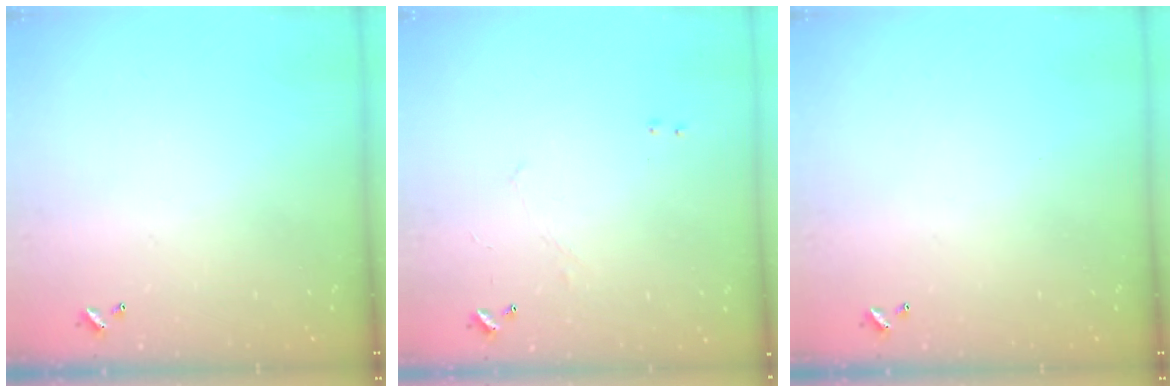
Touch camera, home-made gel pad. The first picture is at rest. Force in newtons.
{"total": 3.0, "press": 3.0, "slide": 0.3}
{"total": 0.0}